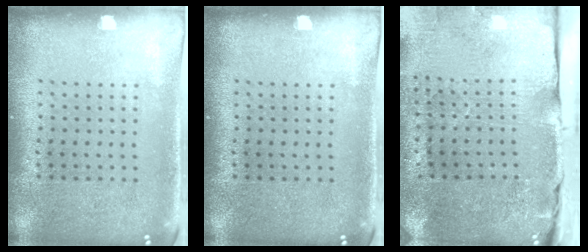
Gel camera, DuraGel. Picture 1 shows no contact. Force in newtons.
{"total": 0.0}
{"total": 4.2, "press": 3.7, "slide": 2.1}